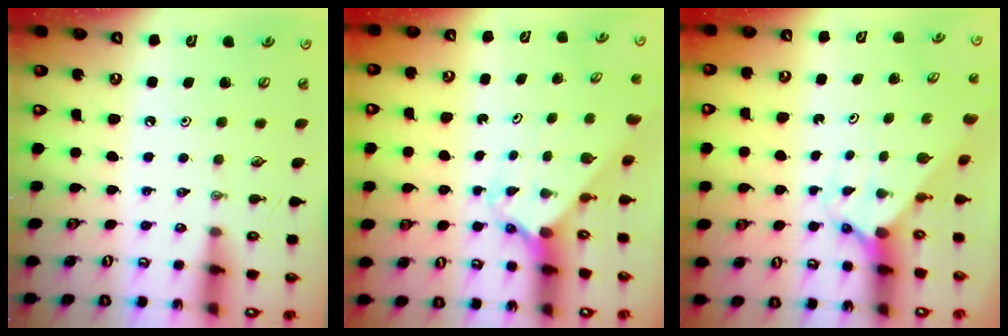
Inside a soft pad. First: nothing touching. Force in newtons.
{"total": 2.4, "press": 2.4, "slide": 0.2}
{"total": 1.6, "press": 1.6, "slide": 0.1}